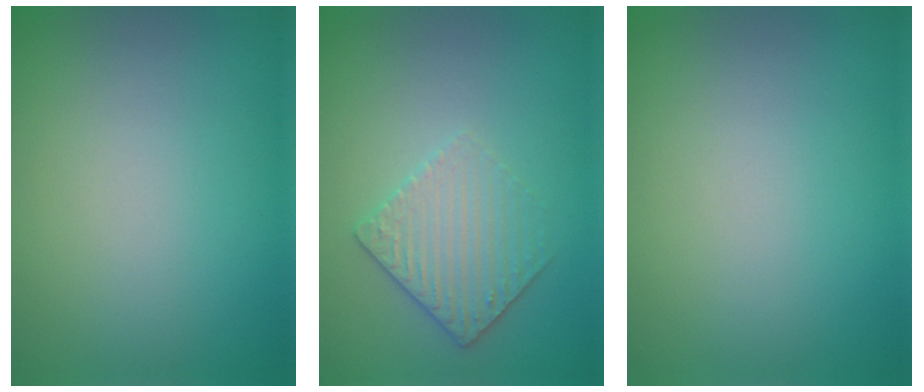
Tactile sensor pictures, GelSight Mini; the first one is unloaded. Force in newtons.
{"total": 3.3, "press": 2.8, "slide": 1.8}
{"total": 0.0}